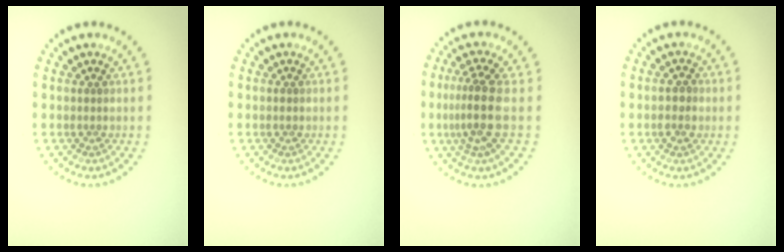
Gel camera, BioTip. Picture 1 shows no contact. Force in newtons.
{"total": 0.5, "press": 0.5, "slide": 0.2}
{"total": 3.6, "press": 2.7, "slide": 2.4}
{"total": 1.8, "press": 1.8, "slide": 0.0}